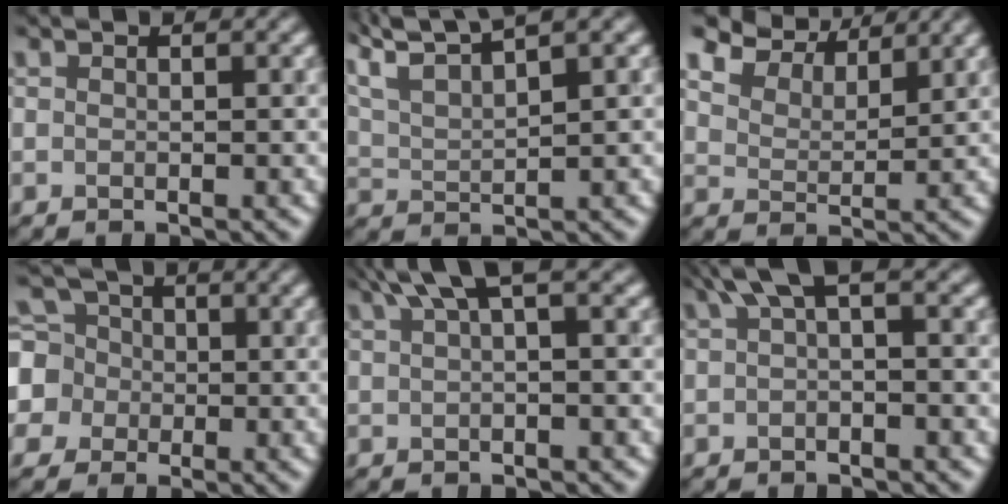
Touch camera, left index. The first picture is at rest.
{"total": 8.7, "force": [7.0, 1.6, 4.9], "torque": [-0.087, 0.030, 0.096]}
{"total": 6.9, "force": [6.1, 2.2, 2.3], "torque": [-0.059, 0.002, 0.111]}
{"total": 6.7, "force": [0.3, 6.3, 2.0], "torque": [-0.057, 0.039, -0.035]}
{"total": 3.3, "force": [1.8, 0.5, 2.7], "torque": [-0.036, 0.013, 0.033]}
{"total": 2.5, "force": [0.8, 0.4, 2.3], "torque": [-0.038, 0.011, 0.014]}